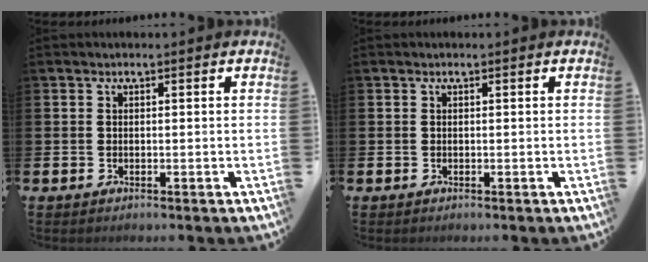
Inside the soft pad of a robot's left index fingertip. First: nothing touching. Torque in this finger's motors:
{"motor_torque": [-0.02, 0.02, 0.00, -0.01]}